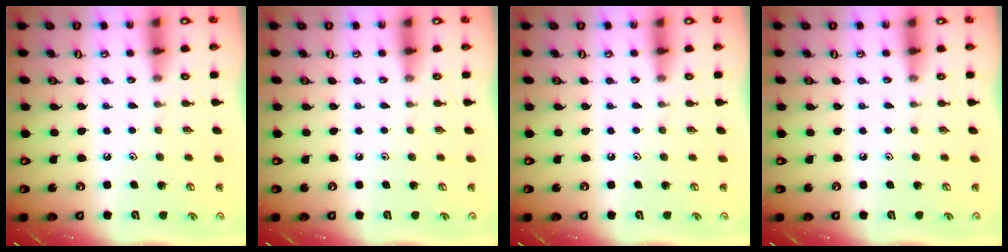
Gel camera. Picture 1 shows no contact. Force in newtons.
{"total": 0.0}
{"total": 0.0}
{"total": 0.0}